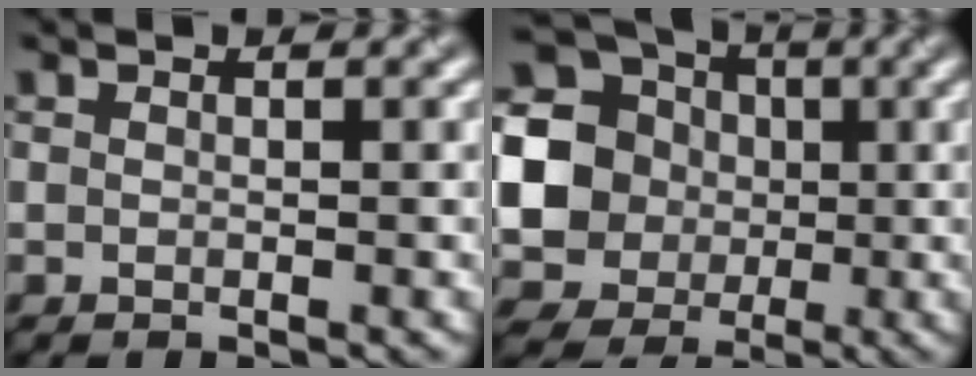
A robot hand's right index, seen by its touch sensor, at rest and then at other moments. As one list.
[{"total": 17.9, "force": [1.1, 16.9, 5.9], "torque": [-0.177, 0.011, -0.013]}]